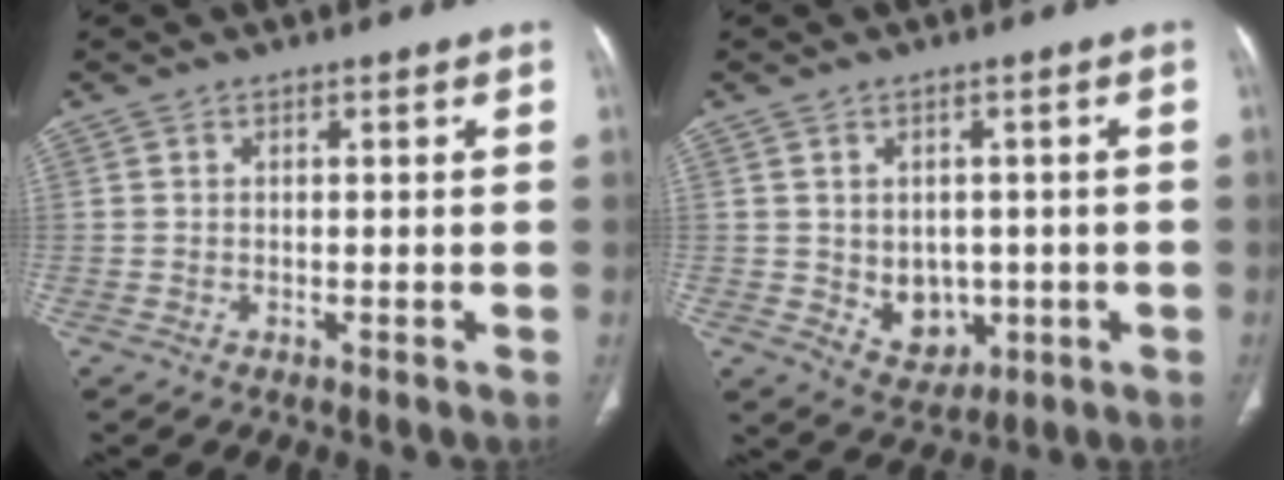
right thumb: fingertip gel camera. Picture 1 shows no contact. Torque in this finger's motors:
{"motor_torque": [-0.39, 0.43, -0.21, 0.19, 0.08]}